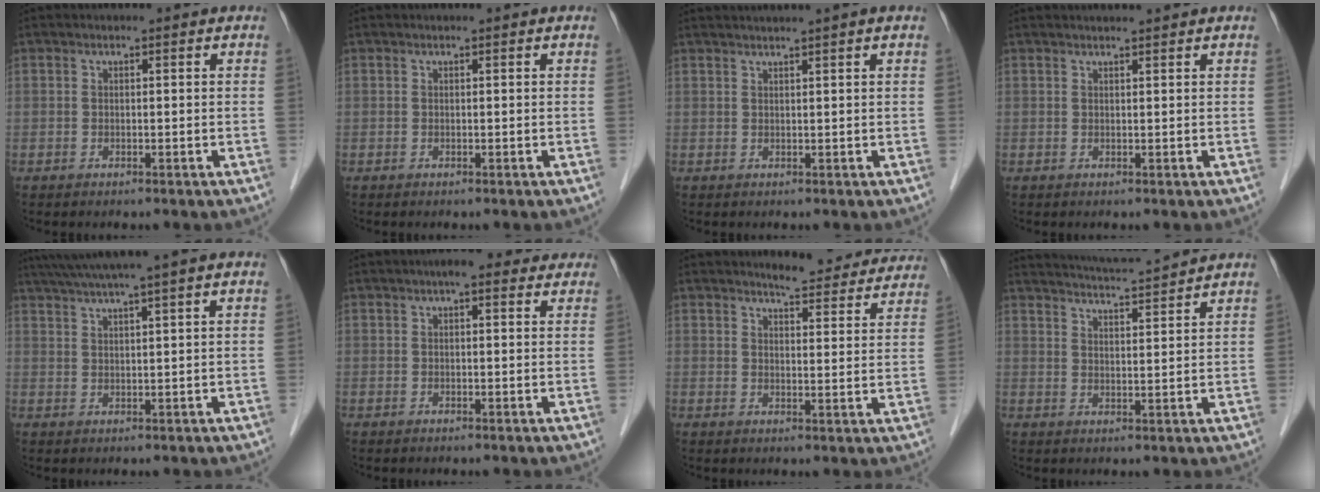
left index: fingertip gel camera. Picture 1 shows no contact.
{"total": 0.0}
{"total": 4.2, "force": [3.4, -1.1, 2.2], "torque": [-0.028, 0.024, 0.056]}
{"total": 2.3, "force": [2.2, -0.4, 0.7], "torque": [-0.008, 0.015, 0.036]}
{"total": 8.1, "force": [6.5, -1.7, 4.5], "torque": [-0.074, 0.026, 0.099]}
{"total": 5.4, "force": [4.0, 1.8, 3.2], "torque": [-0.038, 0.029, 0.049]}
{"total": 10.6, "force": [10.0, 1.8, 2.9], "torque": [-0.027, -0.008, 0.110]}
{"total": 9.7, "force": [9.2, -1.2, 2.8], "torque": [-0.058, 0.012, 0.139]}